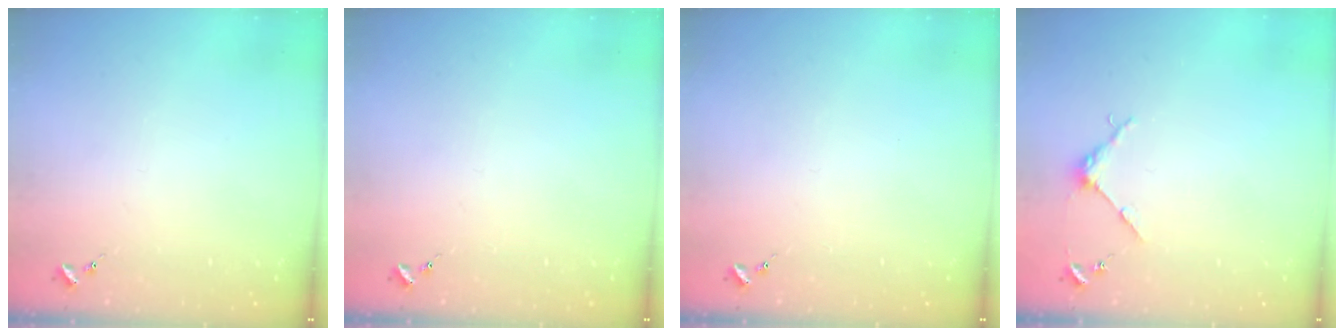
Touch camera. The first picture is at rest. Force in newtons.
{"total": 0.0}
{"total": 0.0}
{"total": 3.8, "press": 3.7, "slide": 0.4}